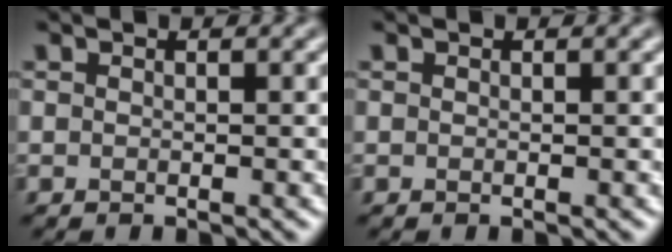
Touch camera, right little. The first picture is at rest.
{"total": 0.0}